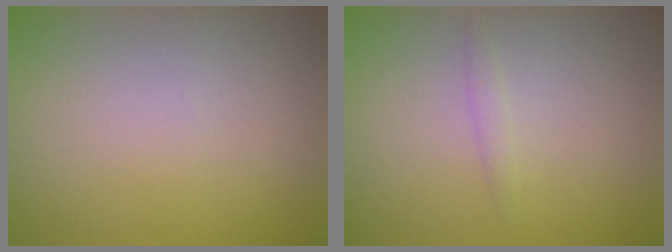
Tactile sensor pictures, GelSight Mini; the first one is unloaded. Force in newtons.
{"total": 0.7, "press": 0.7, "slide": 0.0}